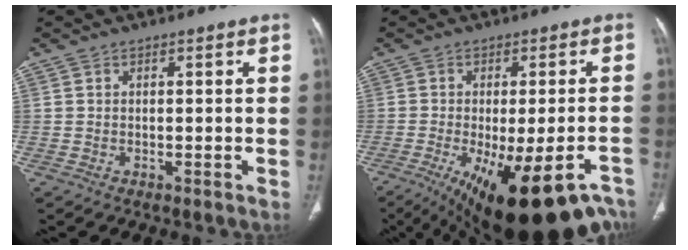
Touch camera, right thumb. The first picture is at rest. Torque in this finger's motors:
{"motor_torque": [2.24, 2.77, 0.38, -0.28, 0.22]}